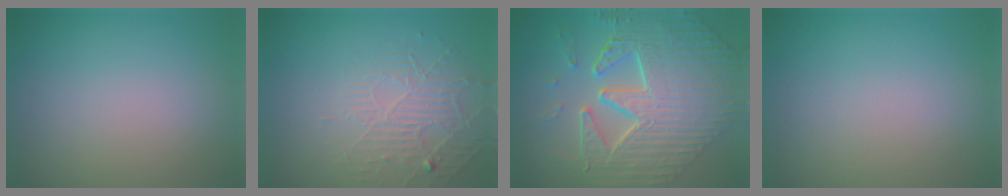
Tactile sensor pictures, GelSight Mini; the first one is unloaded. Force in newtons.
{"total": 2.3, "press": 1.7, "slide": 1.6}
{"total": 10.4, "press": 7.4, "slide": 7.3}
{"total": 0.0}